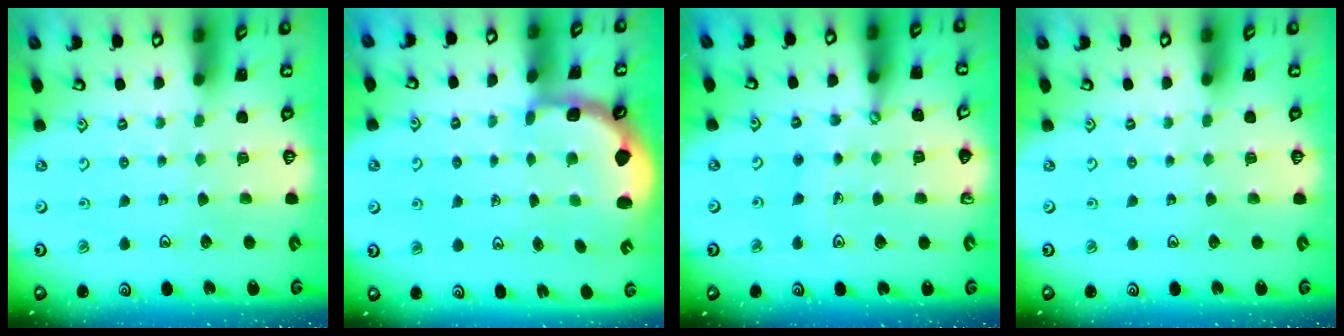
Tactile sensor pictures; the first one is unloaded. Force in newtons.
{"total": 2.4, "press": 1.6, "slide": 1.8}
{"total": 8.6, "press": 8.4, "slide": 1.8}
{"total": 0.0}